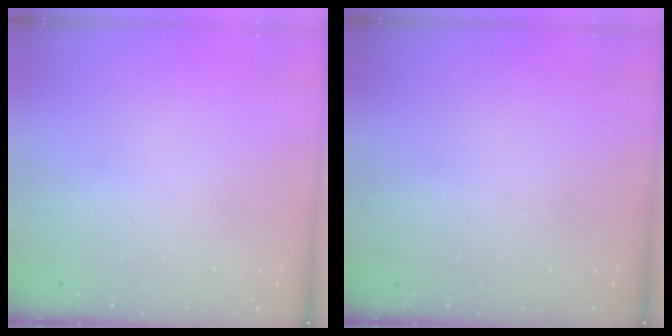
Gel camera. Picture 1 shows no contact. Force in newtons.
{"total": 0.0}